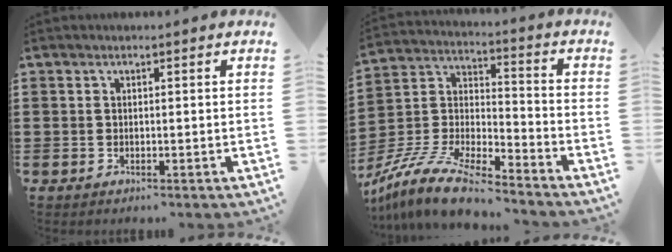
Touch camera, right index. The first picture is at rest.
{"total": 11.6, "force": [-10.4, 1.6, 5.0], "torque": [-0.115, 0.011, -0.211]}